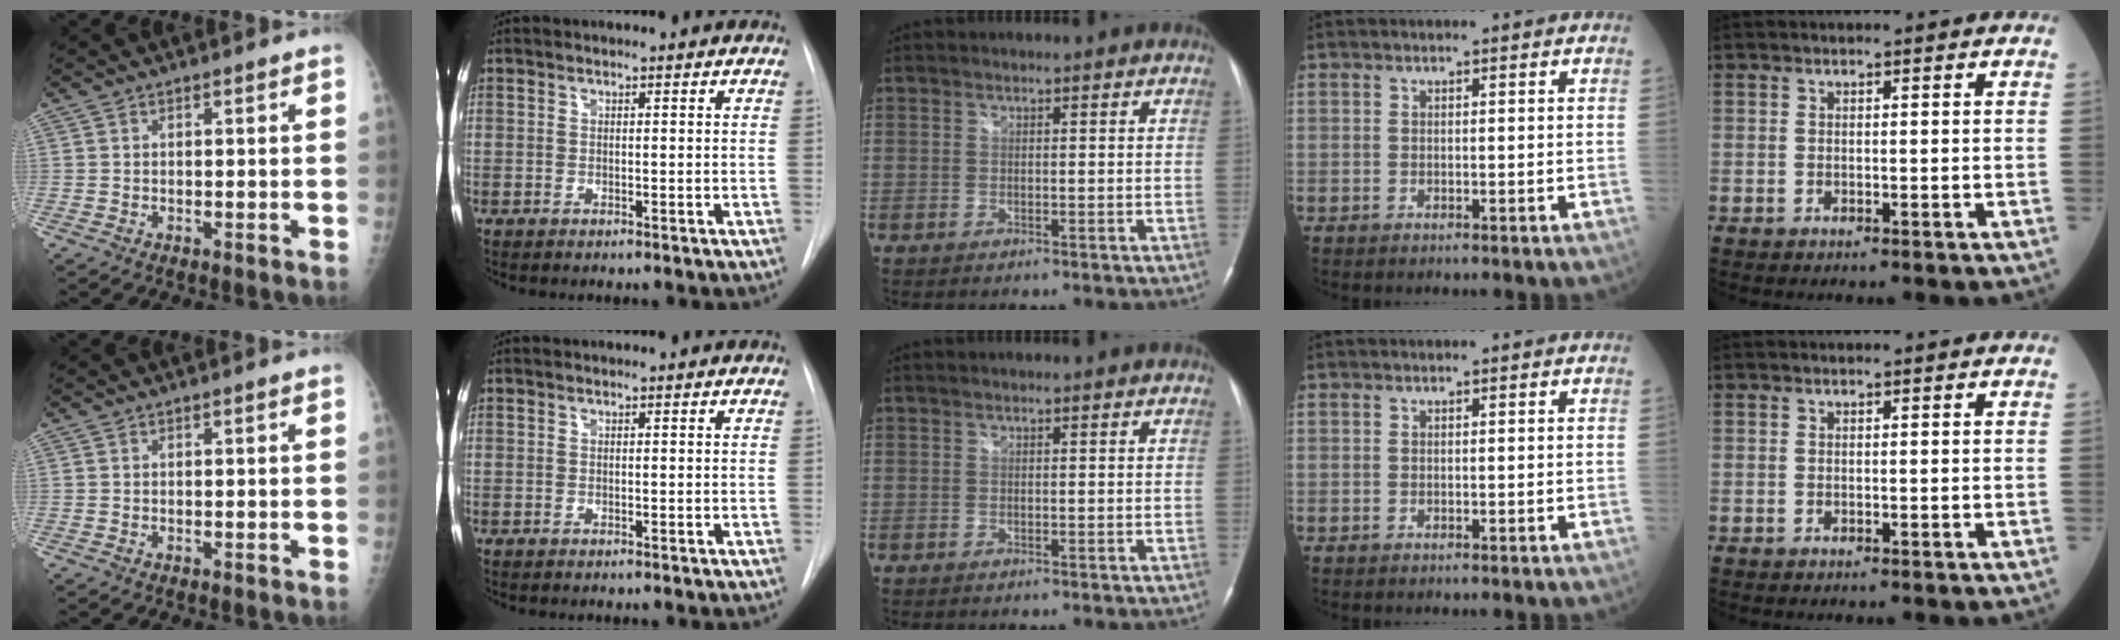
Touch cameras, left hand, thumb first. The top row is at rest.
{}